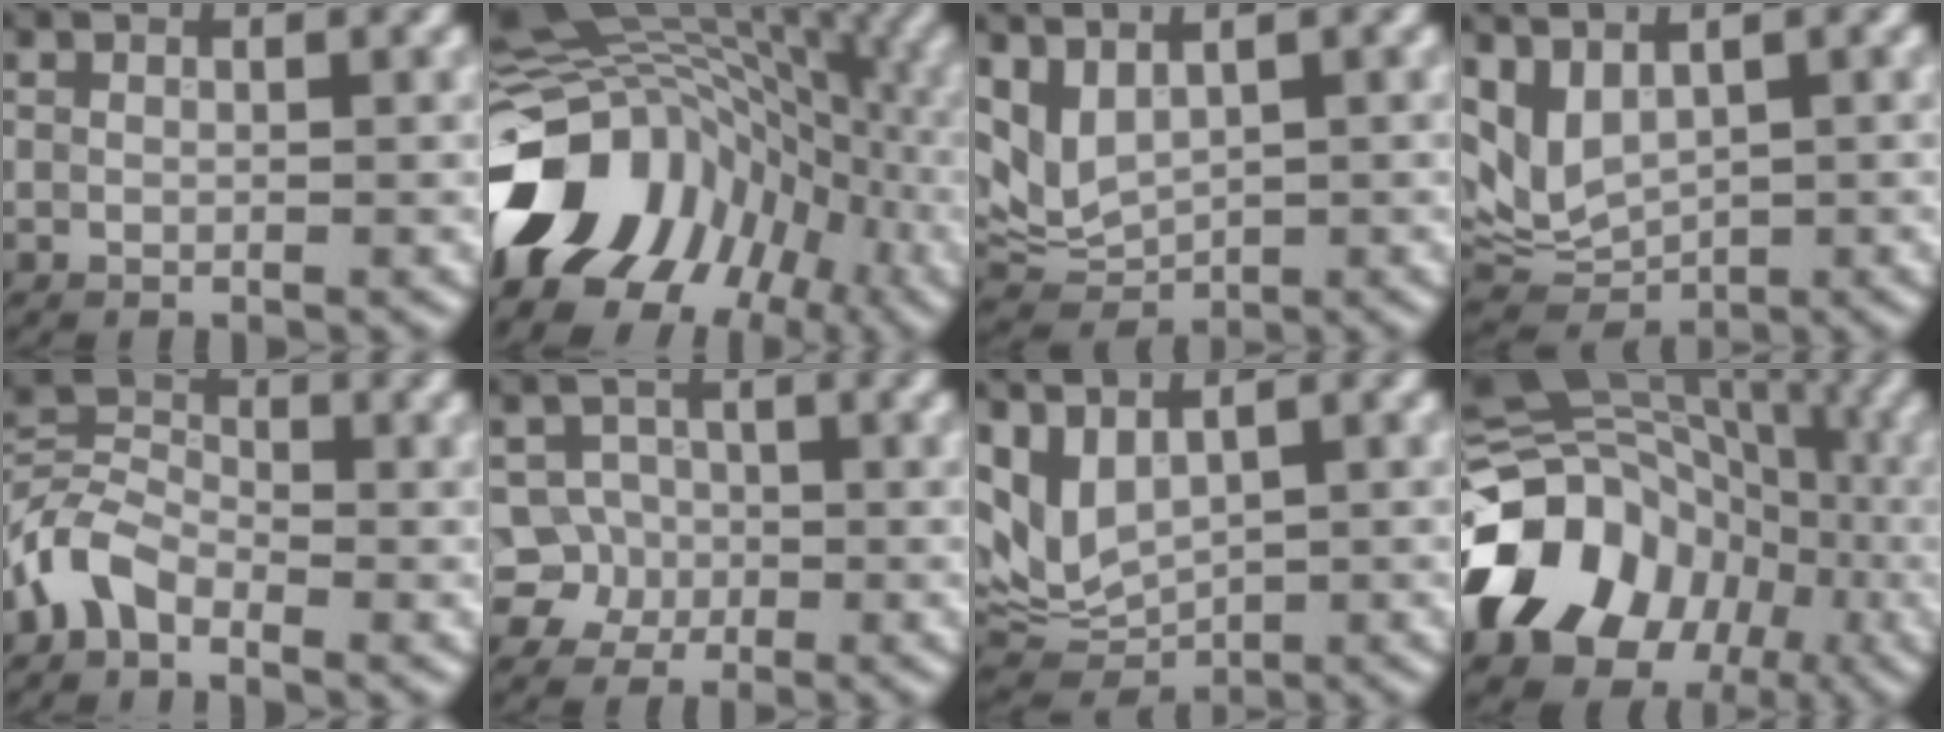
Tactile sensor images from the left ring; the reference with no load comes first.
{"total": 13.5, "force": [-4.6, 9.9, 7.9], "torque": [-0.142, 0.015, -0.096]}
{"total": 3.1, "force": [1.7, 1.7, 1.9], "torque": [-0.048, -0.005, 0.045]}
{"total": 3.8, "force": [1.9, 2.2, 2.5], "torque": [-0.059, -0.010, 0.048]}
{"total": 4.1, "force": [-2.5, 2.4, 2.1], "torque": [-0.046, 0.009, -0.064]}
{"total": 4.4, "force": [-1.7, 4.0, 0.6], "torque": [0.025, 0.005, -0.039]}
{"total": 4.2, "force": [1.9, 2.4, 2.9], "torque": [-0.070, -0.011, 0.049]}
{"total": 15.2, "force": [-5.0, 11.9, 8.1], "torque": [-0.165, 0.006, -0.108]}